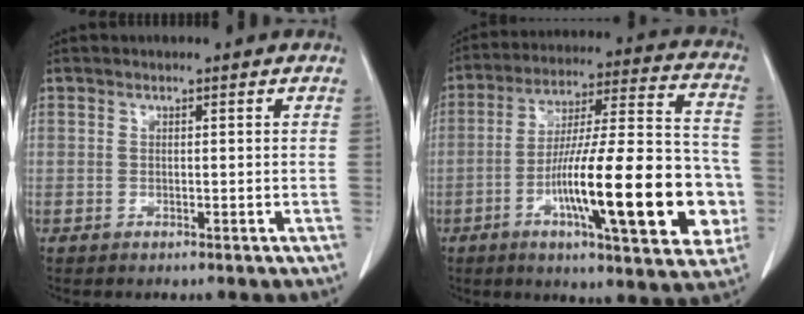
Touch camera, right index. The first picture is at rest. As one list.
[{"total": 23.4, "force": [-6.5, 4.0, 22.2], "torque": [-0.316, 0.009, -0.092]}]